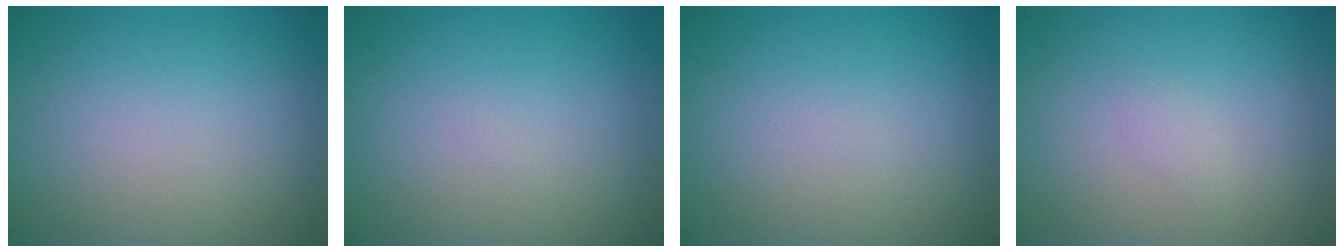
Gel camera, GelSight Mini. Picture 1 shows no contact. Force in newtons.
{"total": 0.0}
{"total": 0.0}
{"total": 0.6, "press": 0.6, "slide": 0.1}